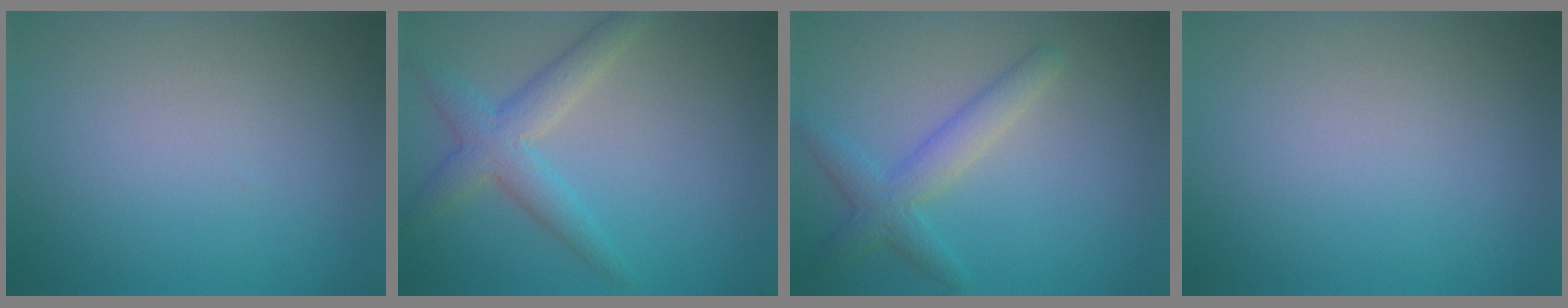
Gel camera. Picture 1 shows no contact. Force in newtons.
{"total": 3.7, "press": 3.7, "slide": 0.1}
{"total": 3.1, "press": 3.1, "slide": 0.2}
{"total": 0.0}